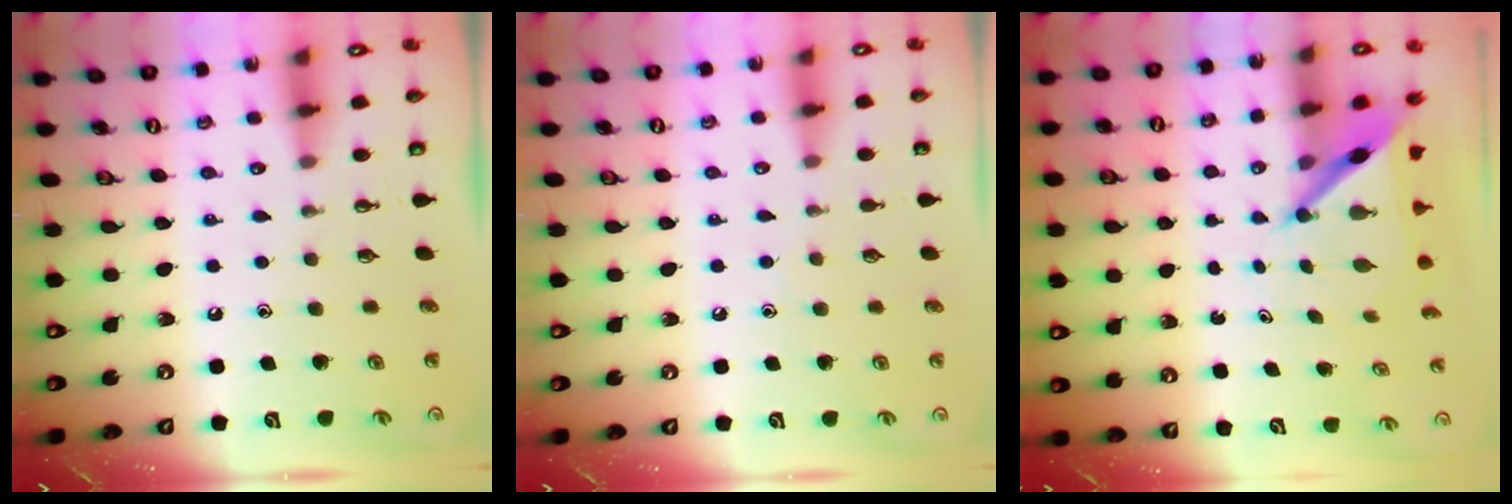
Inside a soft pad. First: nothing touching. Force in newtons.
{"total": 3.0, "press": 2.9, "slide": 0.4}
{"total": 5.9, "press": 5.9, "slide": 0.2}